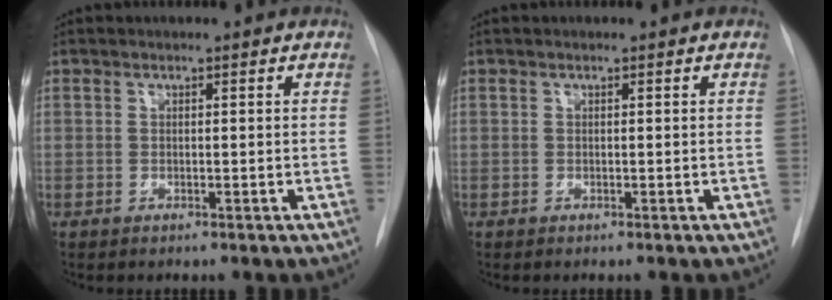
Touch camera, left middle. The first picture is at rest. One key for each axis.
{"total": 0.0}